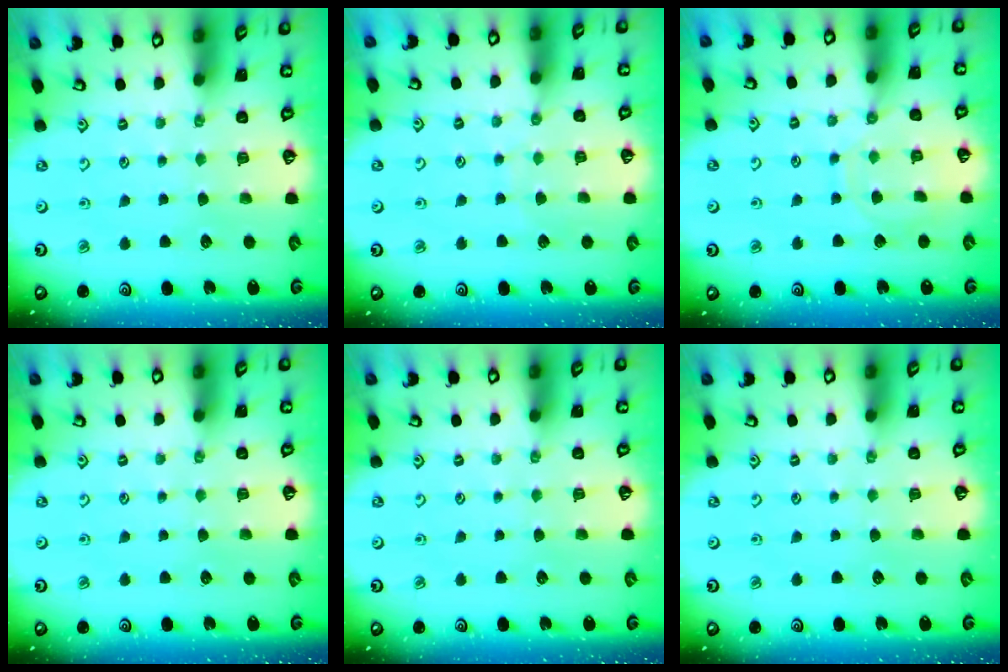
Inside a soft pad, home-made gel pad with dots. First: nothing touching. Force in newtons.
{"total": 4.8, "press": 4.7, "slide": 0.6}
{"total": 8.6, "press": 8.5, "slide": 0.9}
{"total": 0.0}
{"total": 0.0}
{"total": 0.0}